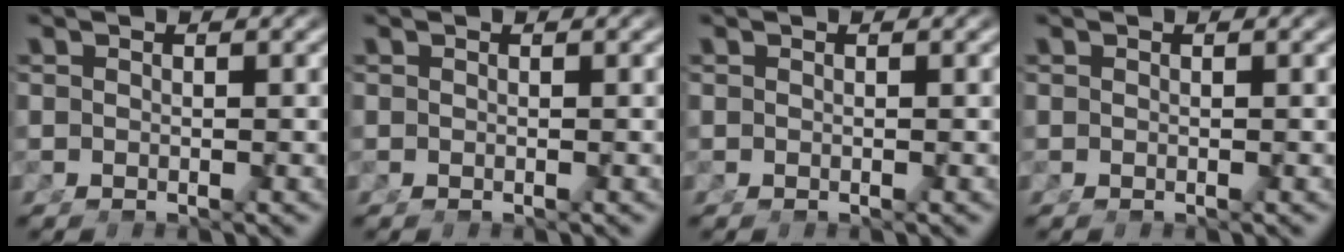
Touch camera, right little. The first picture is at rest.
{"total": 0.0}
{"total": 0.0}
{"total": 0.0}